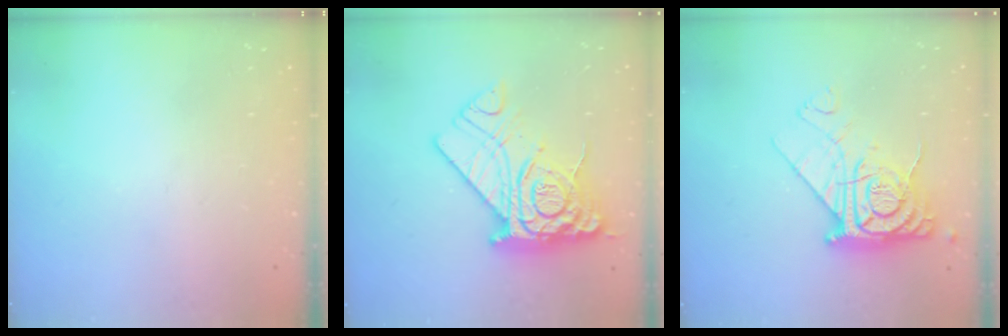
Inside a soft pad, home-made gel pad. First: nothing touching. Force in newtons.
{"total": 21.4, "press": 21.3, "slide": 2.0}
{"total": 13.8, "press": 13.7, "slide": 1.3}